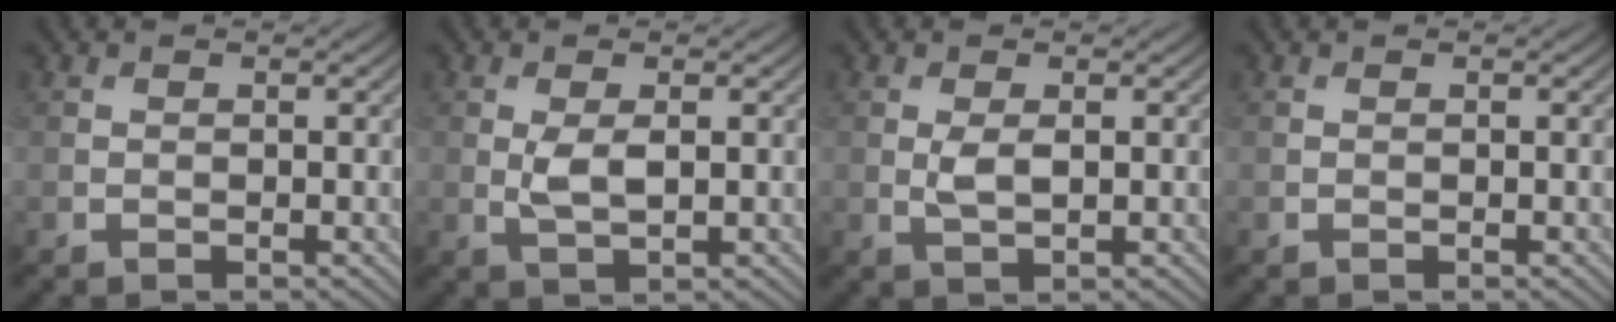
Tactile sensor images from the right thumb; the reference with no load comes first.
{"total": 2.9, "force": [0.3, 1.1, 2.6], "torque": [-0.063, -0.004, 0.008]}
{"total": 2.2, "force": [0.2, 0.9, 2.0], "torque": [-0.050, -0.002, 0.006]}
{"total": 0.0}